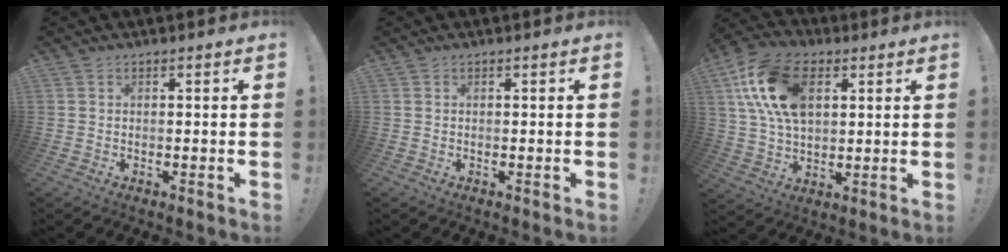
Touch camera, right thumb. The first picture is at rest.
{"total": 0.0}
{"total": 19.3, "force": [6.5, 12.4, 13.3], "torque": [-0.256, -0.009, 0.121]}